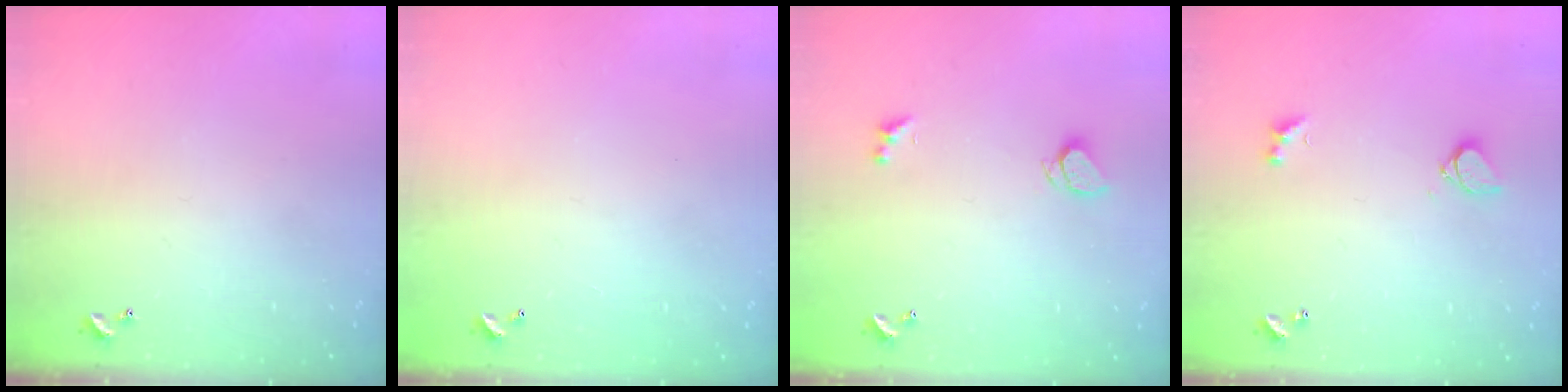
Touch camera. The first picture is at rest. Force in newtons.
{"total": 2.8, "press": 2.8, "slide": 0.1}
{"total": 2.4, "press": 2.3, "slide": 0.6}
{"total": 4.3, "press": 4.2, "slide": 0.8}